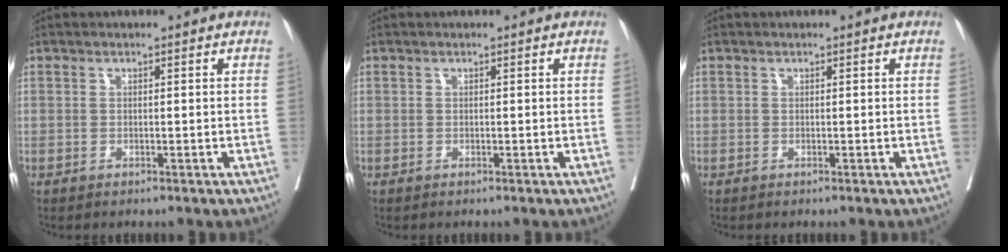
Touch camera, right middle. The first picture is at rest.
{"total": 0.0}
{"total": 0.0}